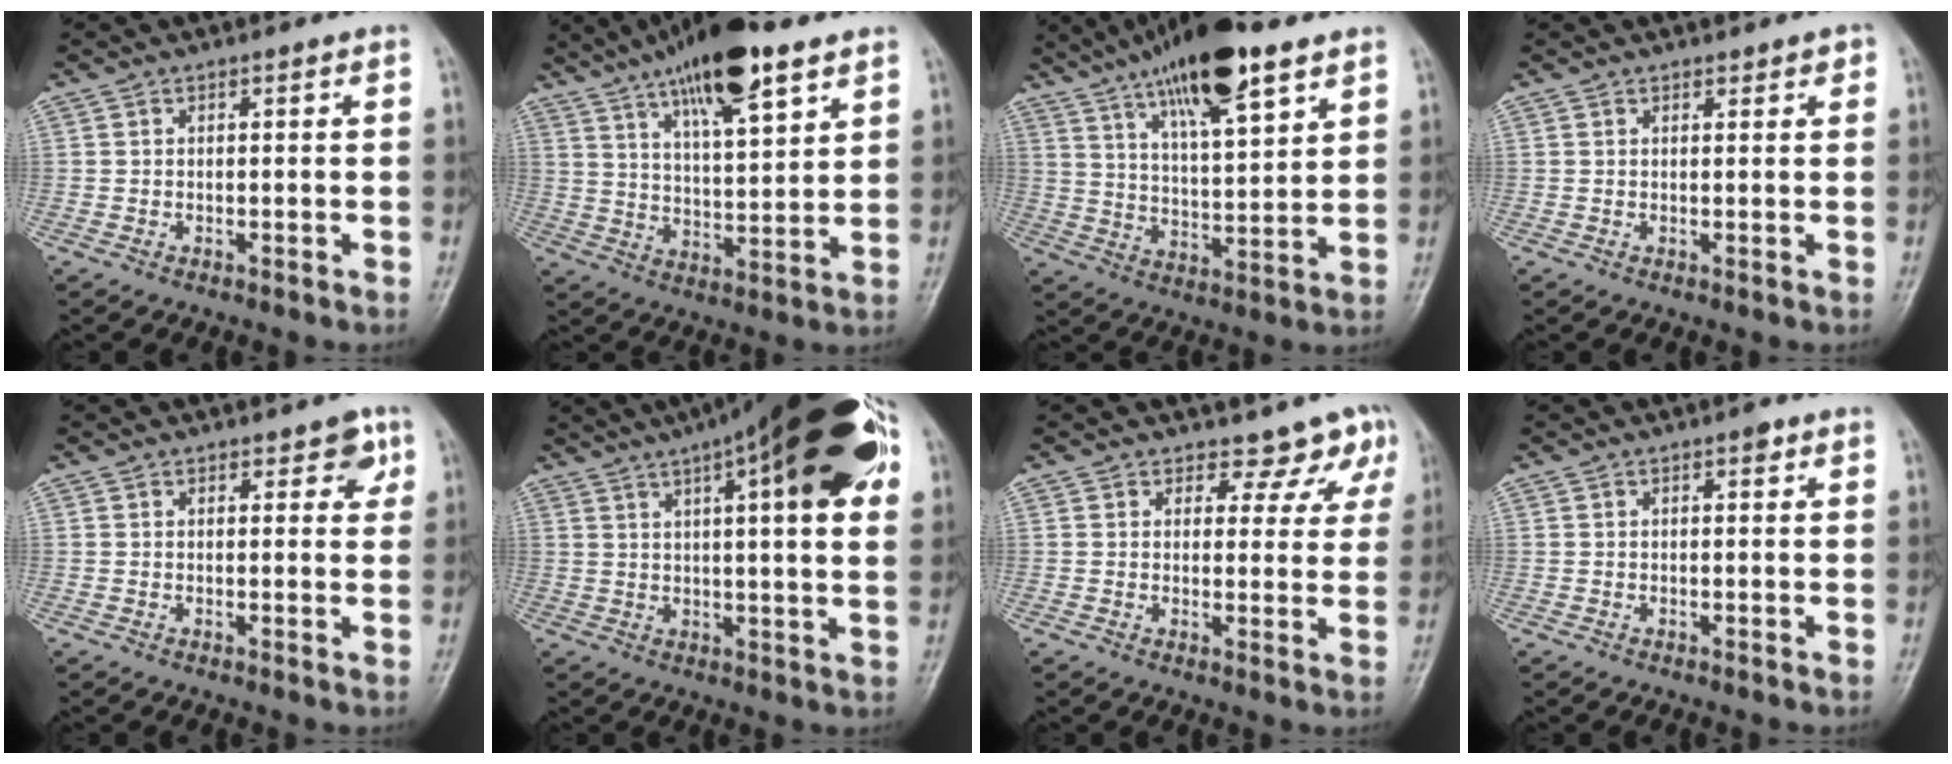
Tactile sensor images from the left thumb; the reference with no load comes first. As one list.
[{"total": 17.2, "force": [10.6, 4.8, 12.7], "torque": [-0.194, -0.037, 0.181]}, {"total": 18.2, "force": [11.4, 4.8, 13.3], "torque": [-0.210, -0.040, 0.196]}, {"total": 1.4, "force": [1.0, 0.8, 0.5], "torque": [0.006, -0.004, 0.009]}, {"total": 3.2, "force": [1.8, 2.0, 1.9], "torque": [0.004, -0.005, 0.018]}, {"total": 24.3, "force": [10.4, 6.4, 21.1], "torque": [-0.298, 0.012, 0.143]}, {"total": 6.8, "force": [5.5, 3.8, 1.1], "torque": [0.030, -0.030, 0.047]}, {"total": 1.1, "force": [0.6, 0.5, 0.8], "torque": [-0.006, 0.001, 0.005]}]